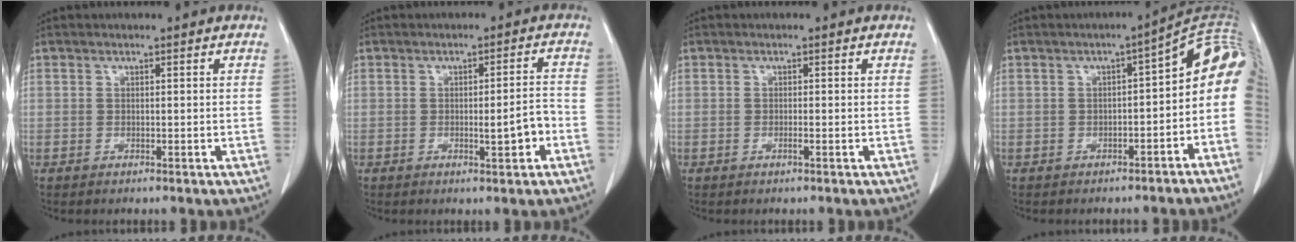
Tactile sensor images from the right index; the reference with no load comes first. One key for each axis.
{"total": 4.4, "fx": -1.6, "fy": 0.5, "fz": 4.1, "tx": -0.052, "ty": 0.002, "tz": -0.021}
{"total": 0.6, "fx": -0.3, "fy": -0.1, "fz": 0.4, "tx": -0.009, "ty": 0.001, "tz": -0.006}
{"total": 10.8, "fx": -3.1, "fy": 4.9, "fz": 9.1, "tx": -0.113, "ty": 0.038, "tz": -0.044}